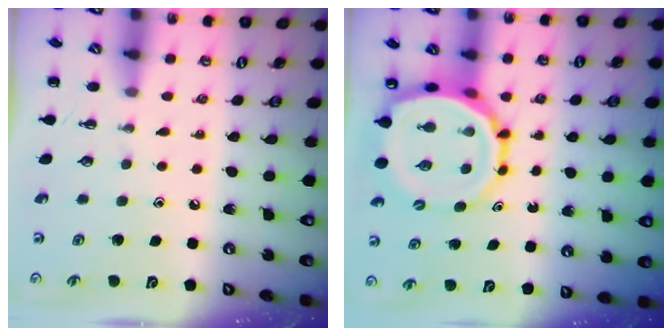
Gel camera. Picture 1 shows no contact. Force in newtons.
{"total": 12.7, "press": 12.2, "slide": 3.3}